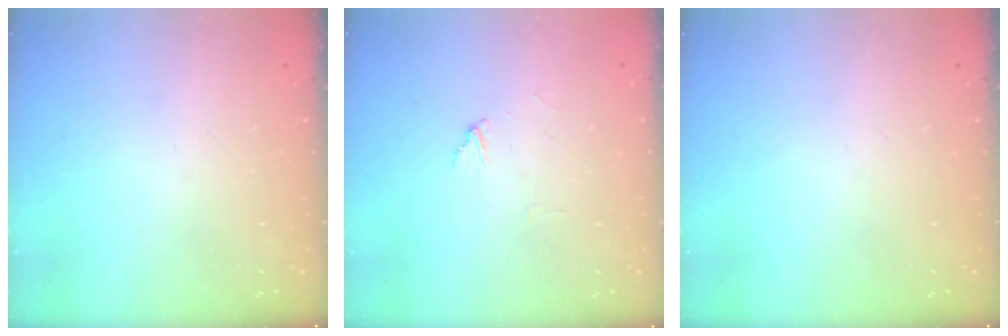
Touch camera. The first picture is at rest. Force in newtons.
{"total": 2.6, "press": 2.6, "slide": 0.2}
{"total": 0.0}